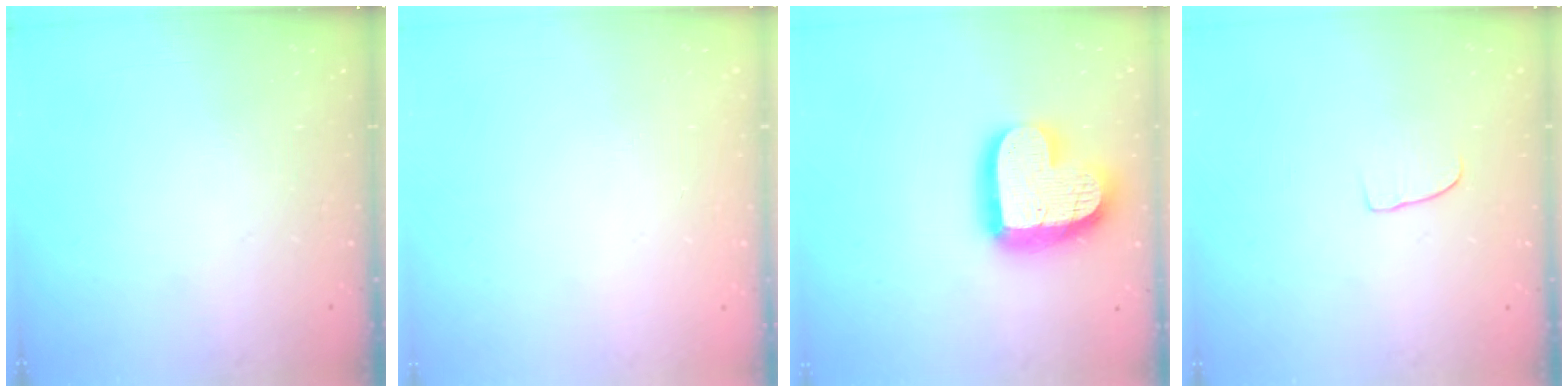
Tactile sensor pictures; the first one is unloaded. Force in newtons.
{"total": 0.0}
{"total": 17.7, "press": 17.7, "slide": 1.5}
{"total": 3.7, "press": 3.7, "slide": 0.3}